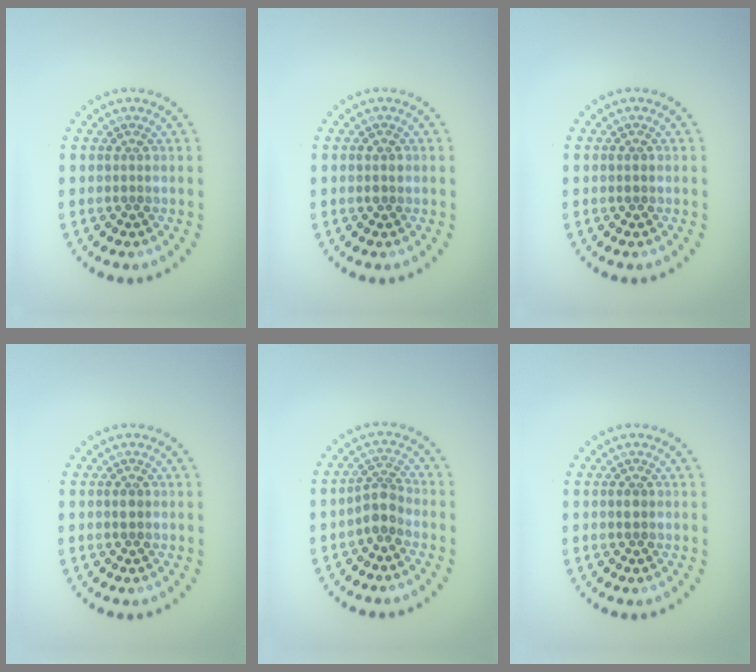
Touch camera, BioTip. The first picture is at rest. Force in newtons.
{"total": 1.3, "press": 1.2, "slide": 0.1}
{"total": 0.8, "press": 0.8, "slide": 0.1}
{"total": 1.1, "press": 1.1, "slide": 0.0}
{"total": 2.5, "press": 2.1, "slide": 1.3}
{"total": 1.1, "press": 1.1, "slide": 0.0}